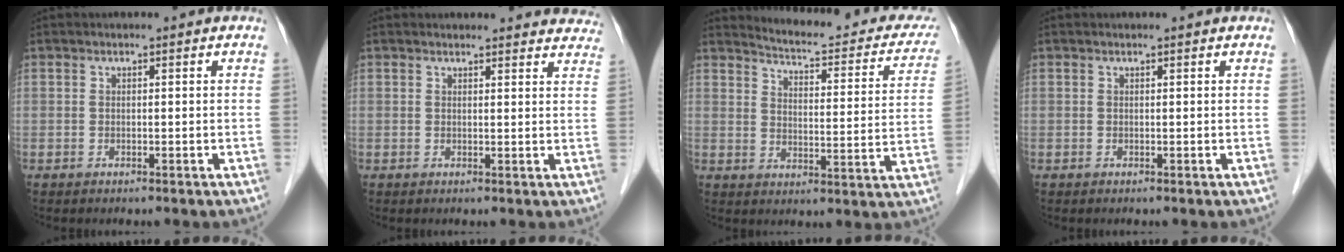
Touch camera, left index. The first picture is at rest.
{"total": 12.1, "force": [11.6, 2.9, 1.7], "torque": [0.016, -0.006, 0.102]}
{"total": 18.4, "force": [17.0, 3.8, 5.8], "torque": [-0.062, -0.044, 0.195]}
{"total": 0.7, "force": [0.7, 0.1, 0.1], "torque": [-0.007, 0.006, 0.009]}